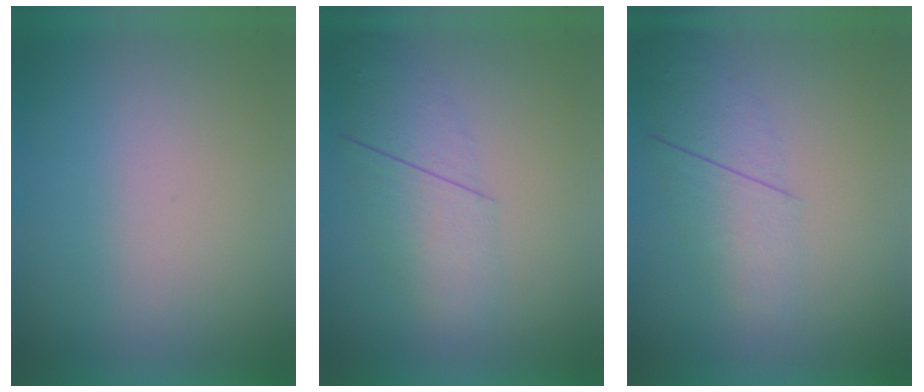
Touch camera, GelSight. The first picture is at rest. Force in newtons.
{"total": 2.3}
{"total": 2.2}